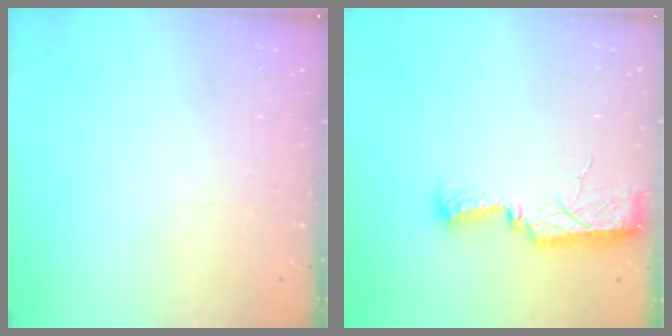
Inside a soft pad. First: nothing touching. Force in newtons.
{"total": 10.7, "press": 9.0, "slide": 5.8}